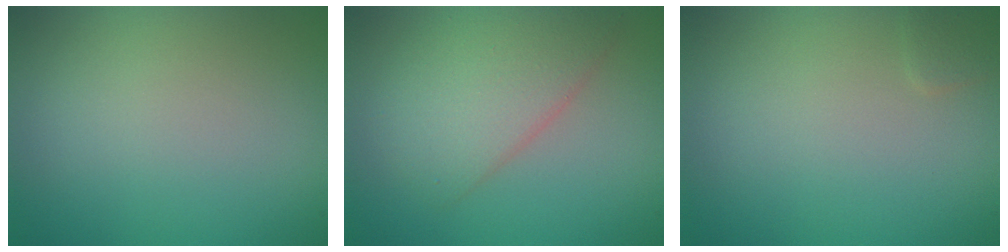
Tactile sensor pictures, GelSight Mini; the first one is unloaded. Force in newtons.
{"total": 3.9, "press": 3.9, "slide": 0.0}
{"total": 0.8, "press": 0.8, "slide": 0.0}